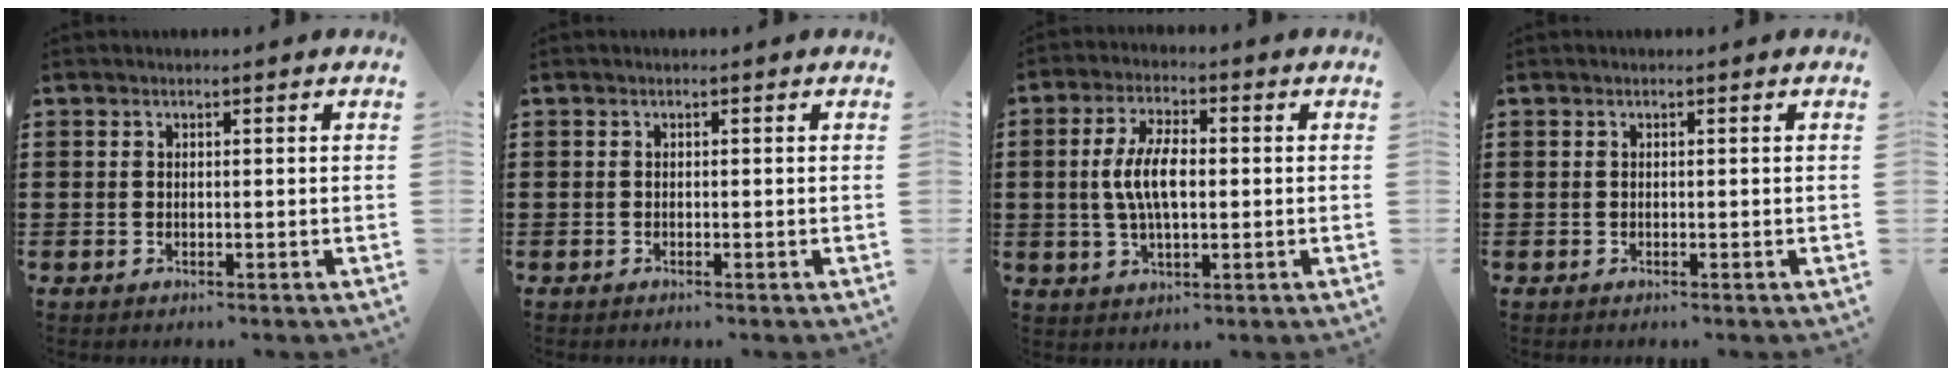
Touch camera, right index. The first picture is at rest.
{"total": 0.0}
{"total": 7.3, "force": [0.1, 3.0, 6.6], "torque": [-0.144, 0.003, -0.006]}
{"total": 0.0}